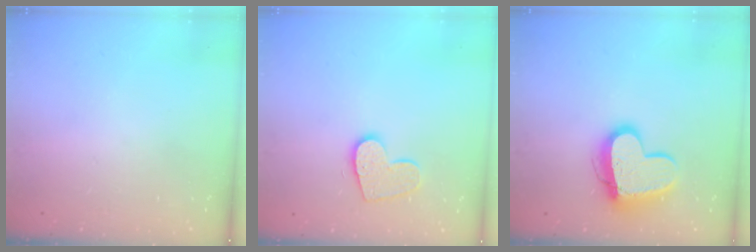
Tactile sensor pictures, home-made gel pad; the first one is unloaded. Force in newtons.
{"total": 10.6, "press": 10.5, "slide": 0.8}
{"total": 14.7, "press": 14.7, "slide": 1.3}